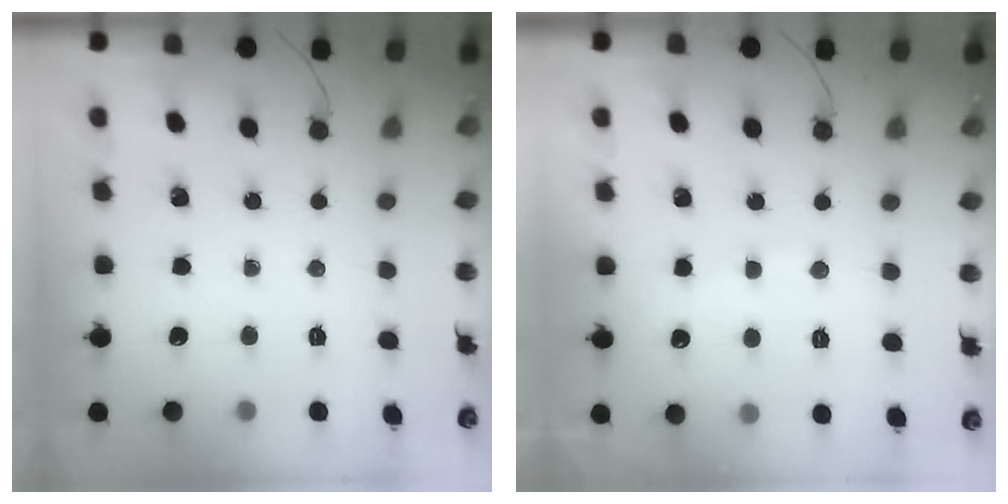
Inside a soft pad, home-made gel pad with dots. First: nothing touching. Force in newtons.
{"total": 7.6, "press": 7.4, "slide": 1.5}